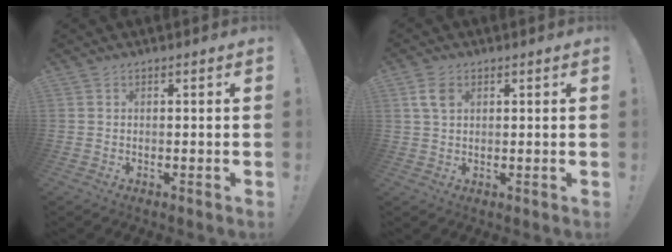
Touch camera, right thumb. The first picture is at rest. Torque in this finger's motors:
{"motor_torque": [-0.04, 0.13, 0.38, 0.10, -0.01]}